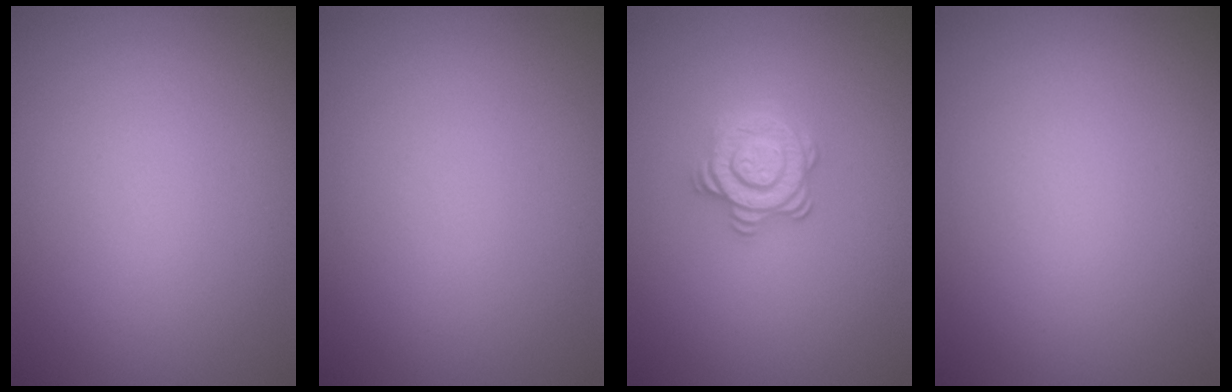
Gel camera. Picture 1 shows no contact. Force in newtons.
{"total": 0.0}
{"total": 3.3, "press": 2.9, "slide": 1.5}
{"total": 0.0}